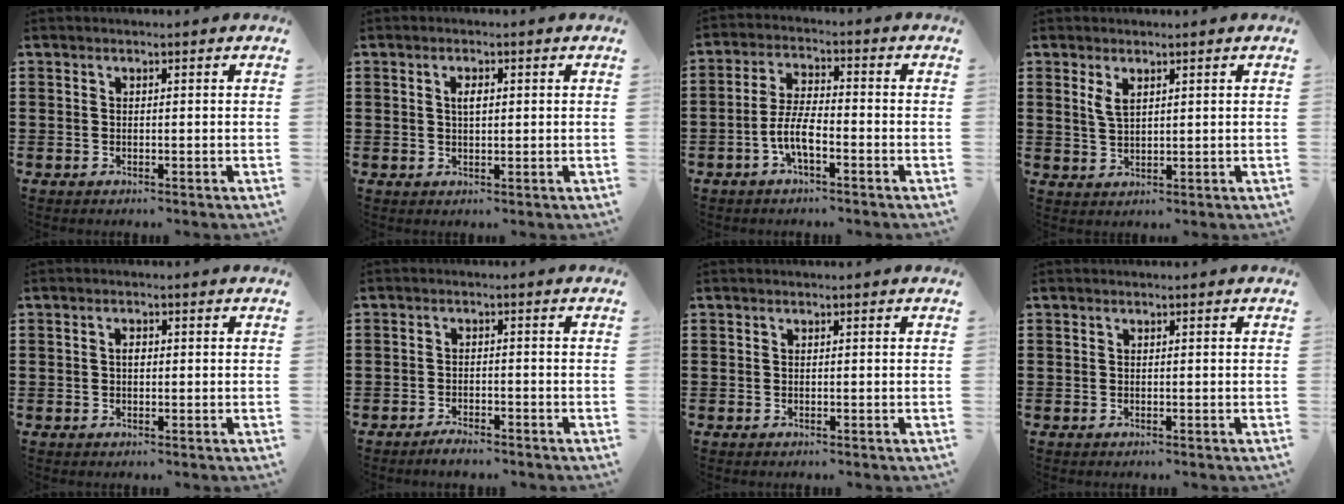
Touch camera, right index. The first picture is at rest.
{"total": 2.0, "force": [0.4, 0.7, 1.8], "torque": [-0.036, 0.005, 0.005]}
{"total": 5.8, "force": [-2.5, 1.8, 4.9], "torque": [-0.117, -0.004, -0.054]}
{"total": 2.6, "force": [1.4, 1.1, 1.8], "torque": [-0.041, 0.003, 0.025]}
{"total": 1.4, "force": [0.1, 0.7, 1.2], "torque": [-0.024, 0.004, 0.000]}
{"total": 2.0, "force": [-1.9, 0.2, 0.4], "torque": [-0.011, 0.001, -0.038]}
{"total": 0.0}
{"total": 0.0}